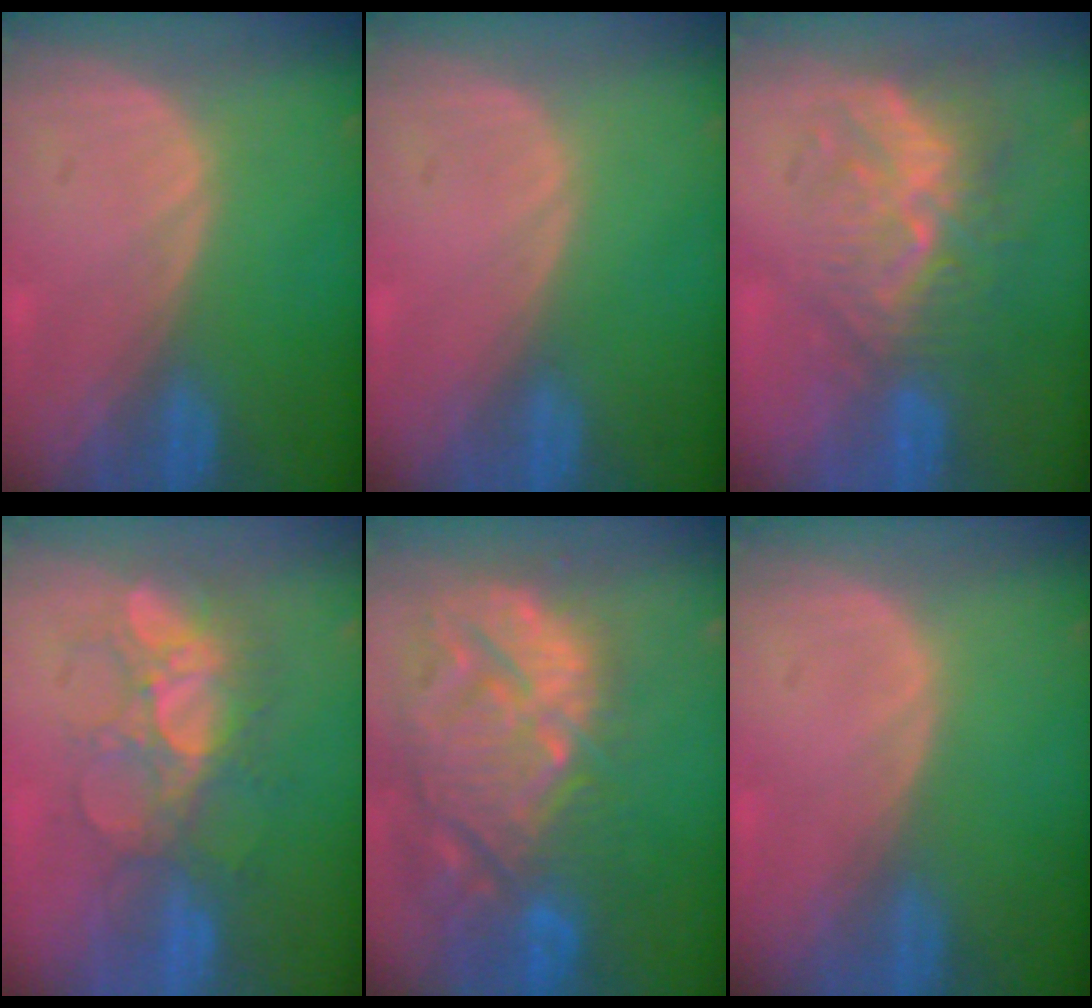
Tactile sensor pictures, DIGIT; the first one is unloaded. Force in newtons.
{"total": 0.0}
{"total": 10.0, "press": 8.7, "slide": 5.1}
{"total": 8.2, "press": 7.7, "slide": 2.8}
{"total": 14.8, "press": 12.7, "slide": 7.6}
{"total": 0.0}